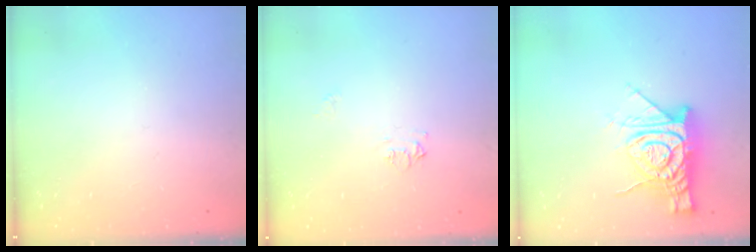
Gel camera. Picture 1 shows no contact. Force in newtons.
{"total": 5.5, "press": 5.5, "slide": 0.7}
{"total": 13.0, "press": 13.0, "slide": 1.4}